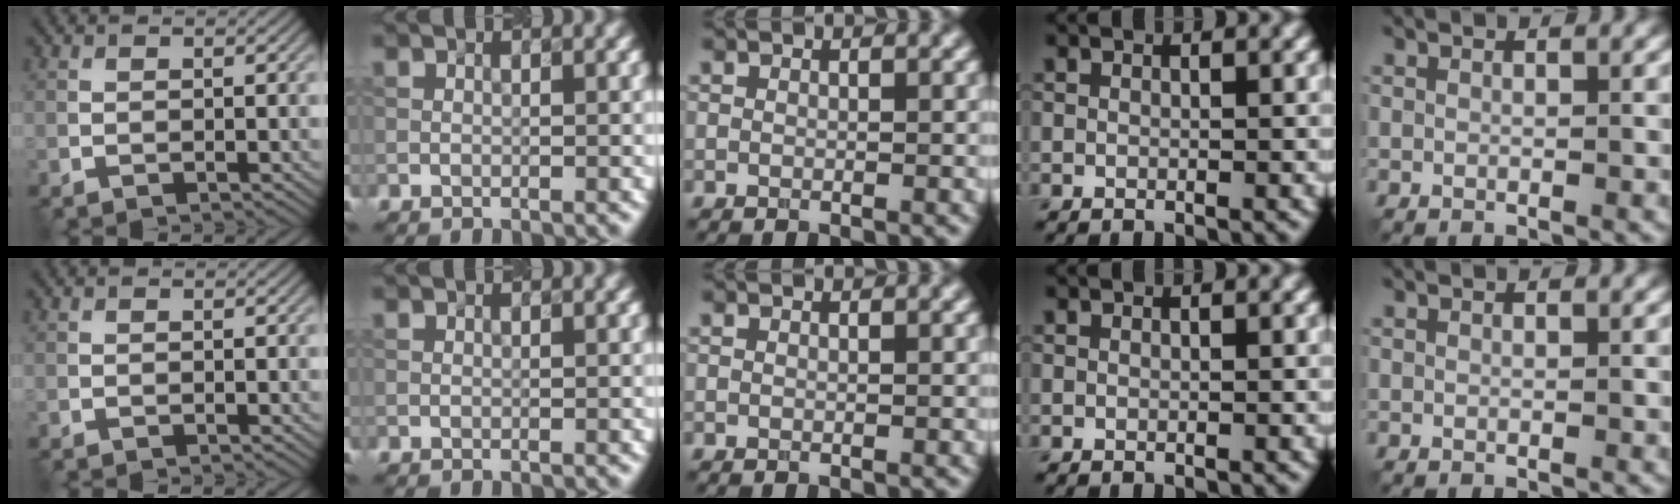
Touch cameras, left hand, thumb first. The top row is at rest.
{}